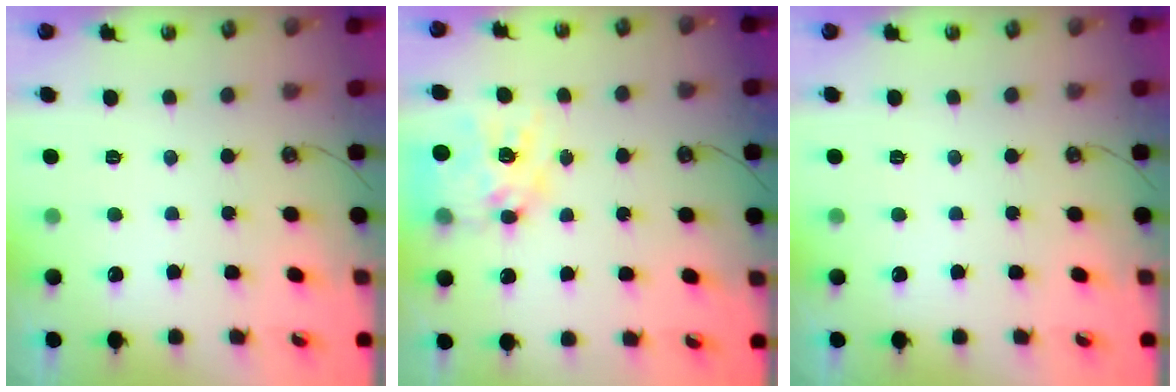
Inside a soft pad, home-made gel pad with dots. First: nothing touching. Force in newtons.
{"total": 16.0, "press": 16.0, "slide": 1.5}
{"total": 0.0}